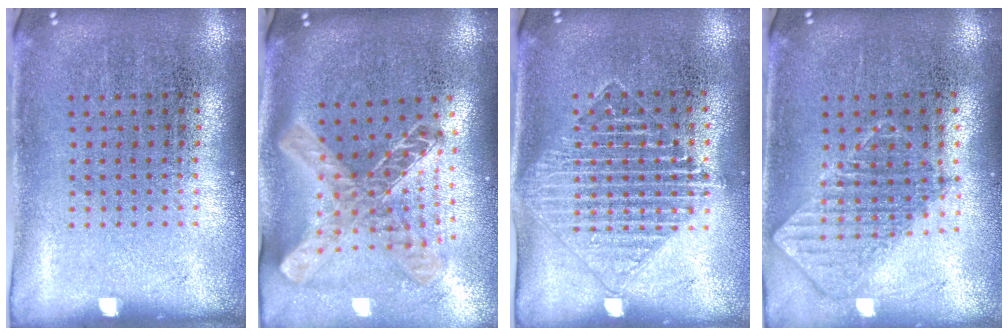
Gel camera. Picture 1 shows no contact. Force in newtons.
{"total": 1.8, "press": 1.5, "slide": 0.9}
{"total": 1.6, "press": 1.4, "slide": 0.8}
{"total": 0.9, "press": 0.9, "slide": 0.1}